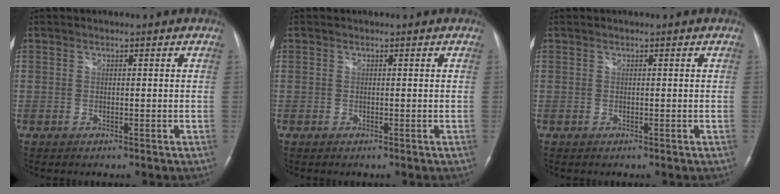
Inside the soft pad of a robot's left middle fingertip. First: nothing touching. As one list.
[{"total": 0.0}, {"total": 0.0}]